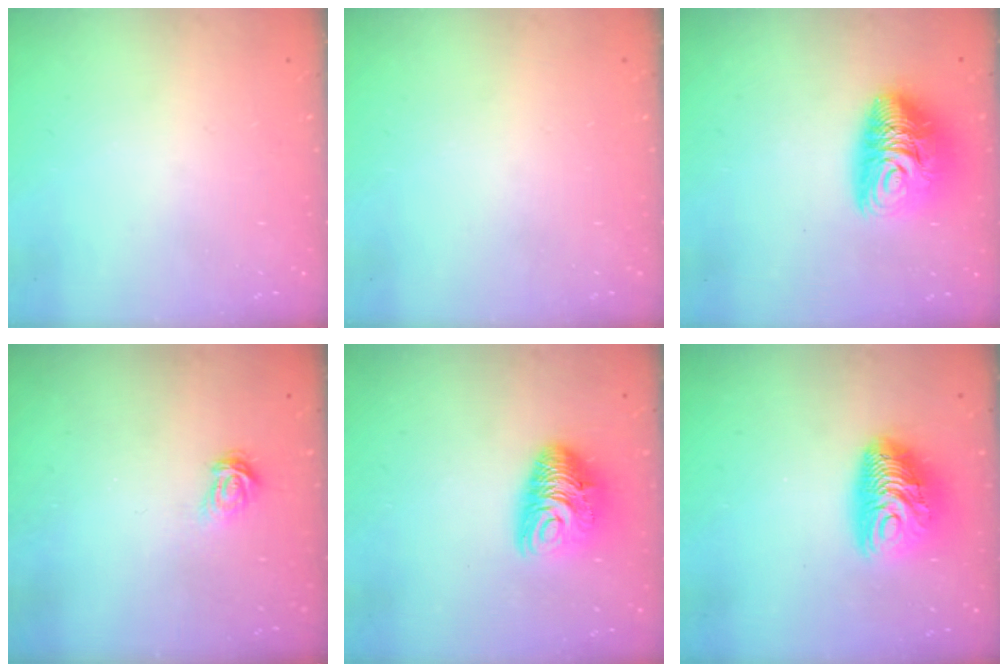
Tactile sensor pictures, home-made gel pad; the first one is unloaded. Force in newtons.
{"total": 0.0}
{"total": 11.5, "press": 11.5, "slide": 0.9}
{"total": 4.4, "press": 4.4, "slide": 0.5}
{"total": 10.6, "press": 10.5, "slide": 1.2}
{"total": 12.0, "press": 12.0, "slide": 0.8}